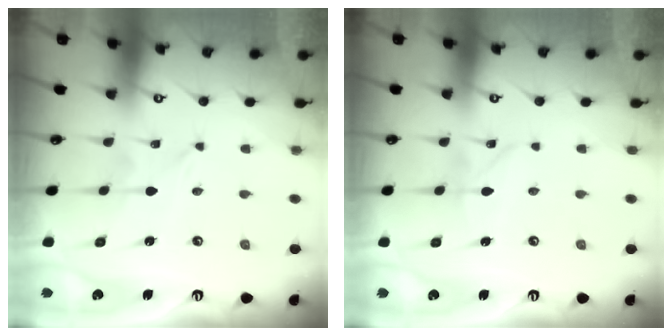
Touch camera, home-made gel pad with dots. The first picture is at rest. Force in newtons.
{"total": 2.6, "press": 2.6, "slide": 0.3}